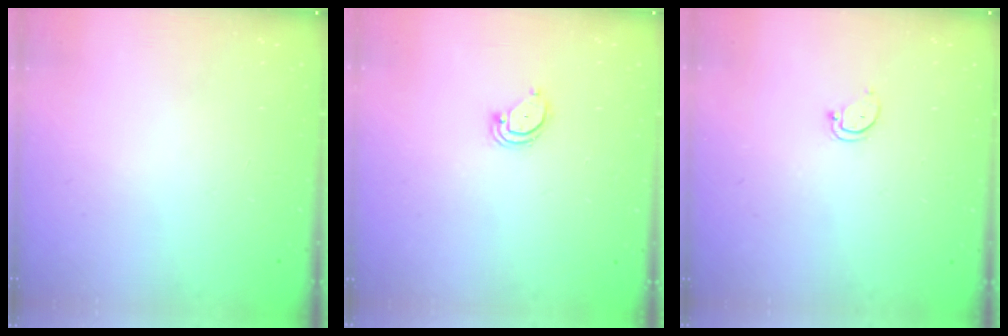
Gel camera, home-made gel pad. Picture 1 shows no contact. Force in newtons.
{"total": 2.9, "press": 2.9, "slide": 0.2}
{"total": 2.9, "press": 2.9, "slide": 0.2}